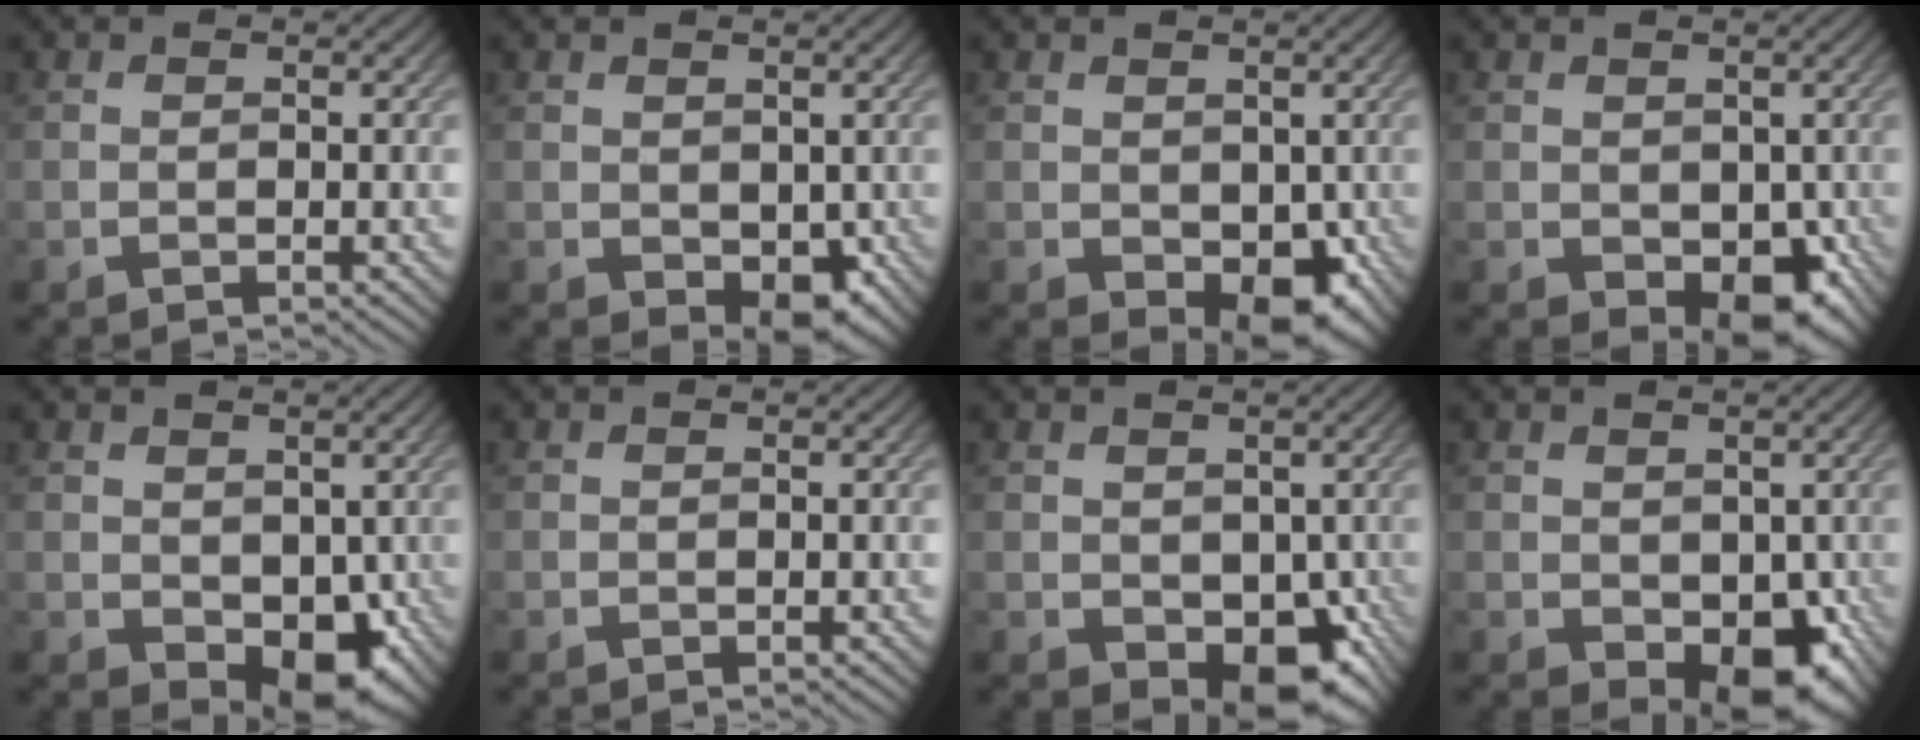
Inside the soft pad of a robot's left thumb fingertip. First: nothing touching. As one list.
[{"total": 4.5, "force": [-0.6, 3.1, 3.3], "torque": [-0.056, -0.021, -0.001]}, {"total": 6.3, "force": [-1.1, 4.2, 4.5], "torque": [-0.076, -0.026, -0.007]}, {"total": 6.2, "force": [-1.4, 4.1, 4.4], "torque": [-0.072, -0.026, -0.011]}, {"total": 6.9, "force": [-0.8, 4.7, 4.9], "torque": [-0.085, -0.026, -0.003]}, {"total": 0.0}, {"total": 7.4, "force": [-1.9, 5.1, 5.1], "torque": [-0.085, -0.027, -0.019]}, {"total": 7.2, "force": [-1.6, 4.8, 5.2], "torque": [-0.082, -0.027, -0.013]}]